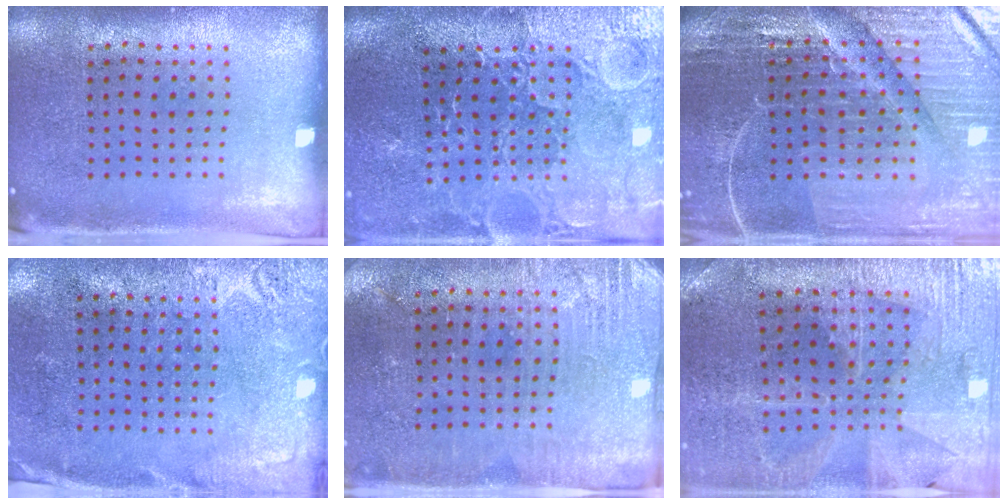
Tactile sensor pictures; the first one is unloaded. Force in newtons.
{"total": 3.8, "press": 3.6, "slide": 1.1}
{"total": 5.2, "press": 4.9, "slide": 1.6}
{"total": 2.8, "press": 2.3, "slide": 1.5}
{"total": 2.8, "press": 2.7, "slide": 0.7}
{"total": 1.7, "press": 1.7, "slide": 0.3}